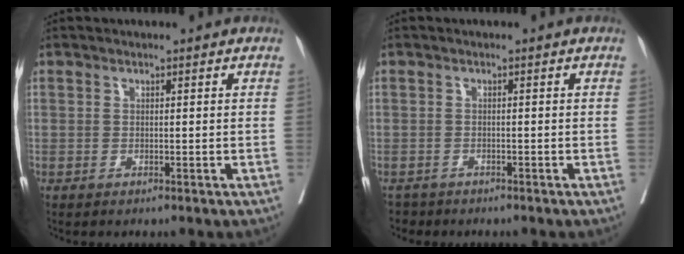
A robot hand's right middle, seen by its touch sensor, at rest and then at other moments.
{"total": 2.4, "force": [-2.2, 1.0, -0.1], "torque": [0.001, -0.002, -0.037]}